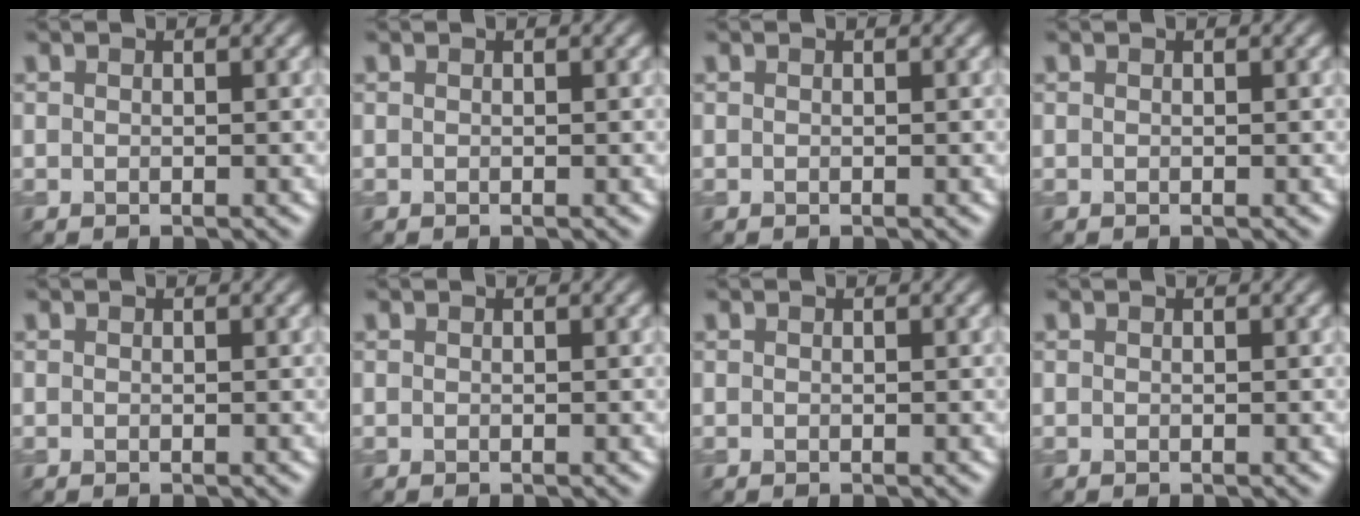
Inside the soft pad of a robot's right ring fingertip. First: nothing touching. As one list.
[{"total": 0.0}, {"total": 0.0}, {"total": 0.0}, {"total": 0.0}, {"total": 0.0}, {"total": 0.0}, {"total": 0.0}]